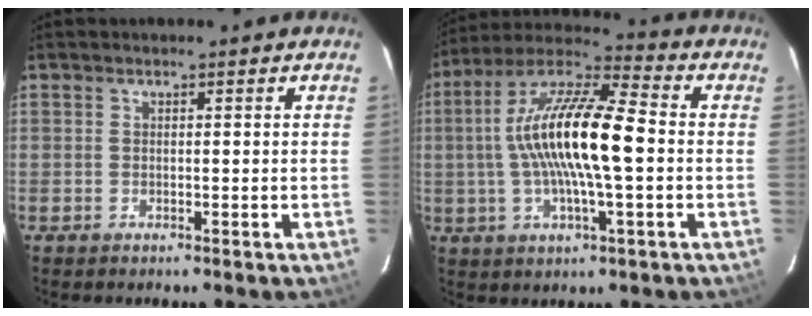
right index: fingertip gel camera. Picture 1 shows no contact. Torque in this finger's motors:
{"motor_torque": [2.14, 0.00, 1.05, 0.21]}